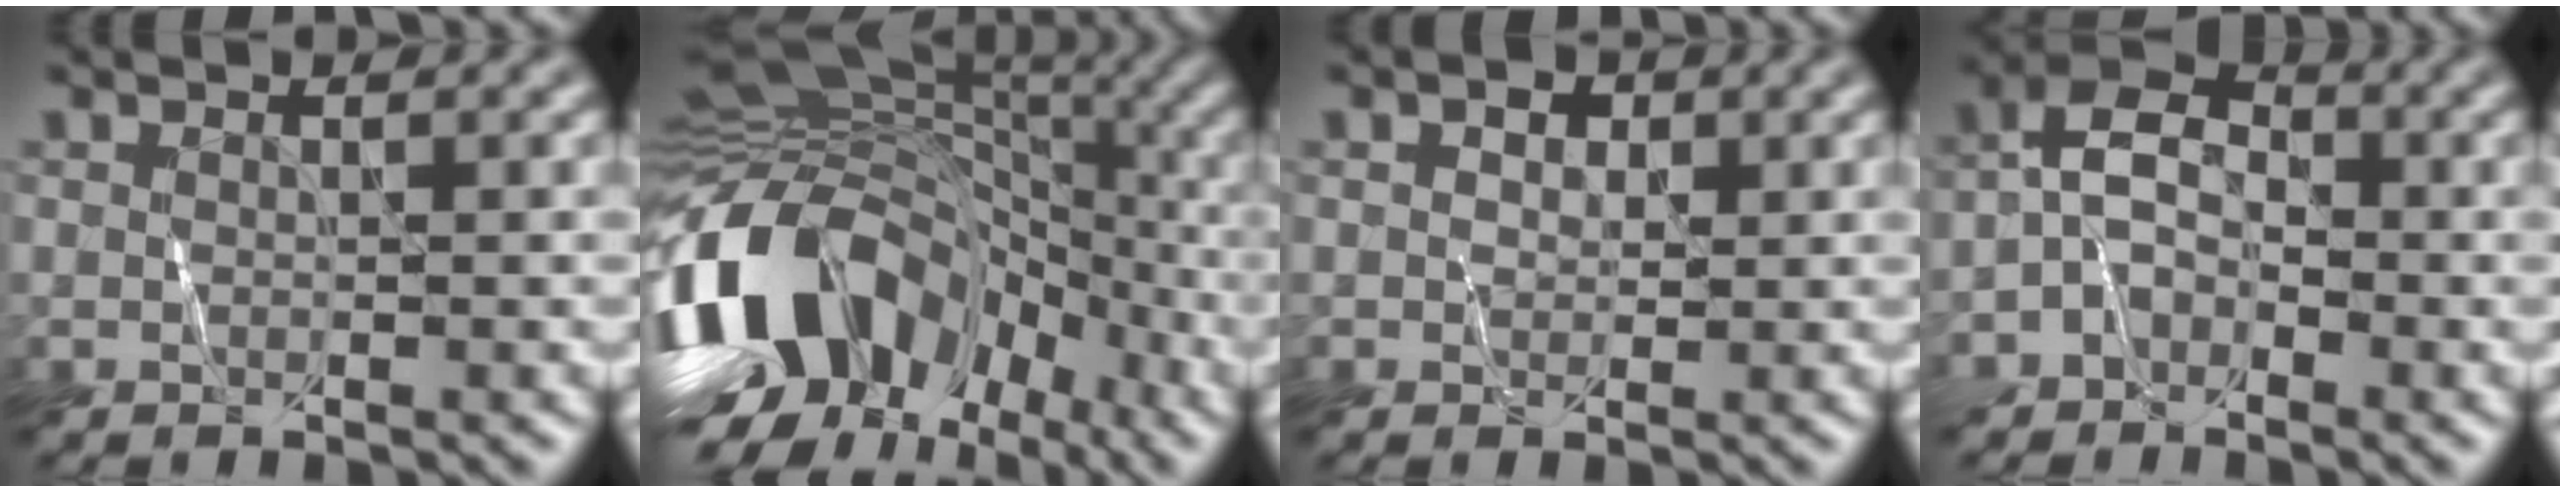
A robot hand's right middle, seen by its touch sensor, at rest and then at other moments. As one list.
[{"total": 15.8, "force": [-4.7, 11.2, 10.0], "torque": [-0.208, 0.016, -0.095]}, {"total": 1.4, "force": [0.6, 1.1, 0.5], "torque": [-0.006, 0.010, 0.008]}, {"total": 3.6, "force": [-1.6, 2.5, 2.0], "torque": [-0.038, 0.021, -0.042]}]